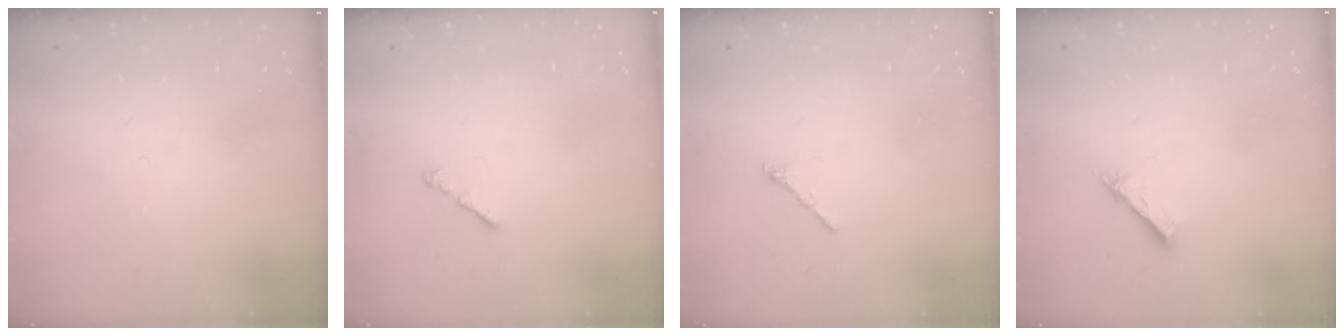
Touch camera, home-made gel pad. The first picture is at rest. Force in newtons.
{"total": 1.0, "press": 0.9, "slide": 0.5}
{"total": 1.2, "press": 1.1, "slide": 0.5}
{"total": 1.5, "press": 1.5, "slide": 0.1}